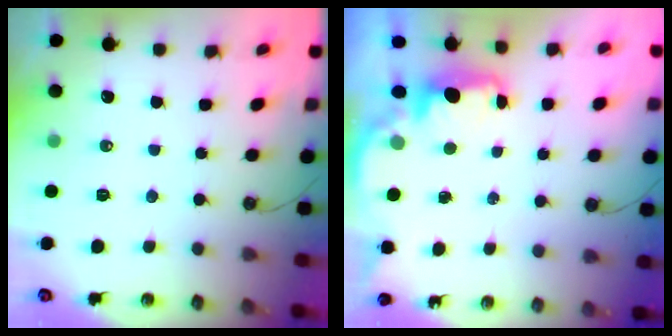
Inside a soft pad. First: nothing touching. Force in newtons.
{"total": 2.2, "press": 2.1, "slide": 0.6}